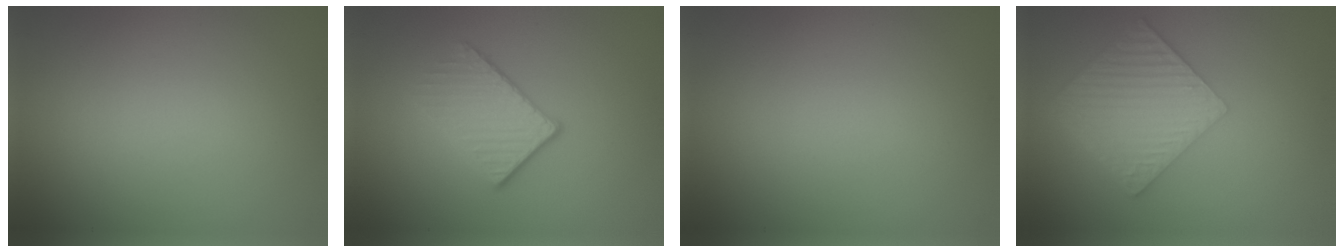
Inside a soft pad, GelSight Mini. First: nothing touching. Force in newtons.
{"total": 3.3, "press": 2.7, "slide": 1.8}
{"total": 0.0}
{"total": 6.9, "press": 4.9, "slide": 4.8}